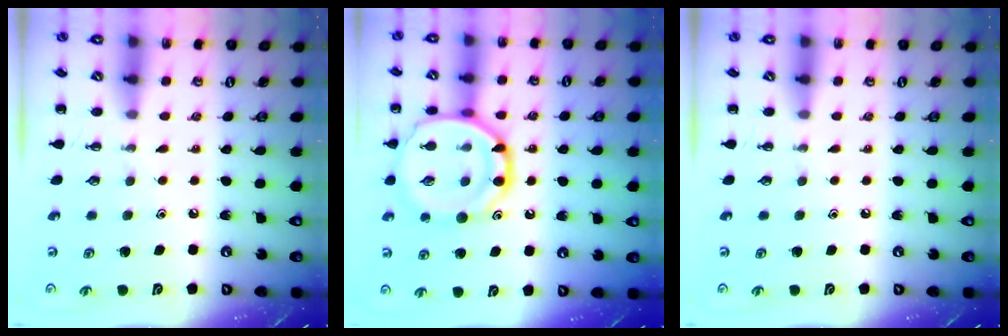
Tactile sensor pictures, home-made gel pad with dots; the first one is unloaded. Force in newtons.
{"total": 17.0, "press": 16.9, "slide": 1.7}
{"total": 0.0}